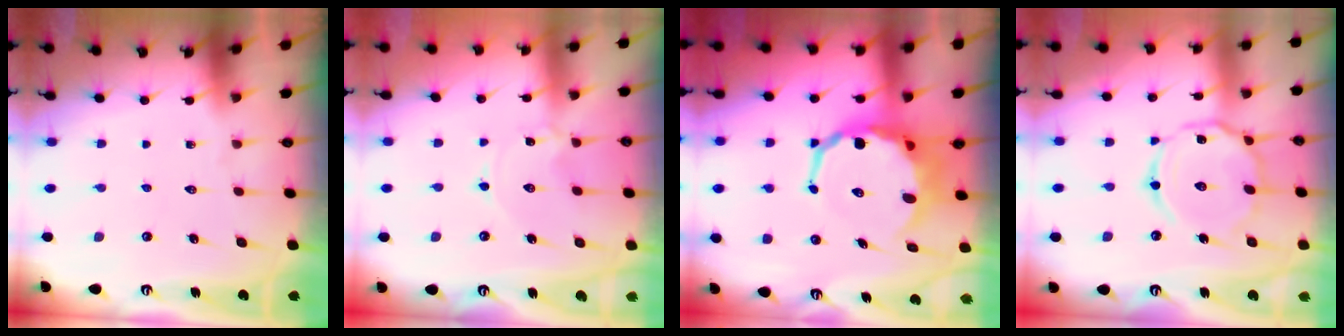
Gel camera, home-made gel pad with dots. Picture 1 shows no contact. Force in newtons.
{"total": 0.0}
{"total": 10.6, "press": 10.4, "slide": 2.3}
{"total": 13.2, "press": 13.2, "slide": 1.1}